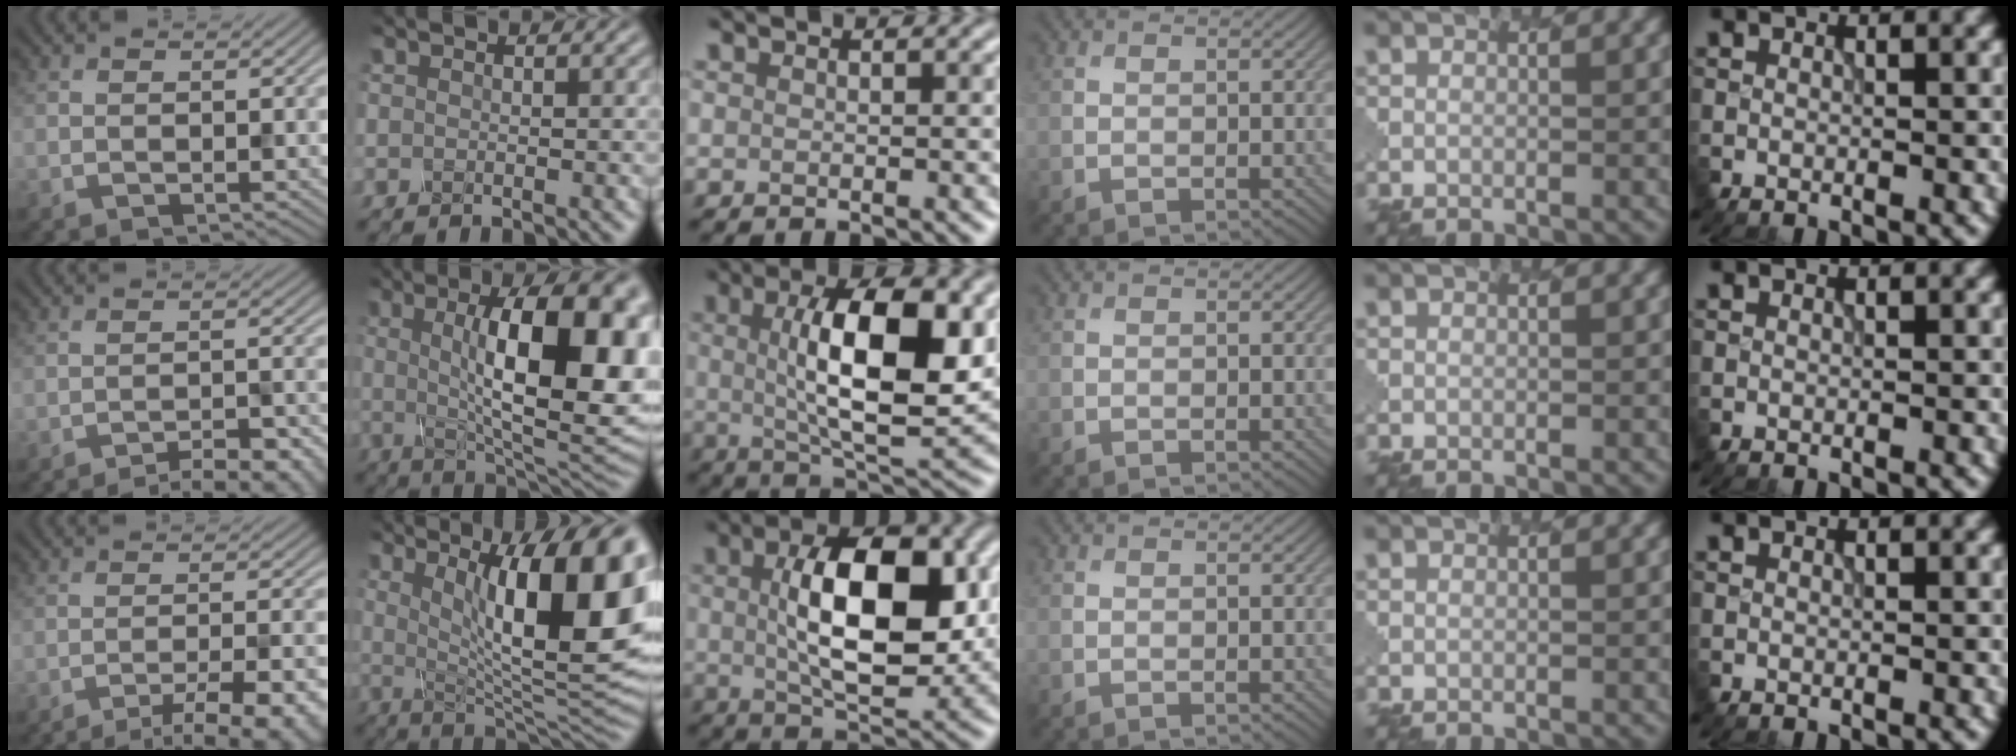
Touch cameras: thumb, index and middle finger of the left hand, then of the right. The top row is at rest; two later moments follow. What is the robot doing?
{"motion": "unscrew", "object": "spray bottle"}